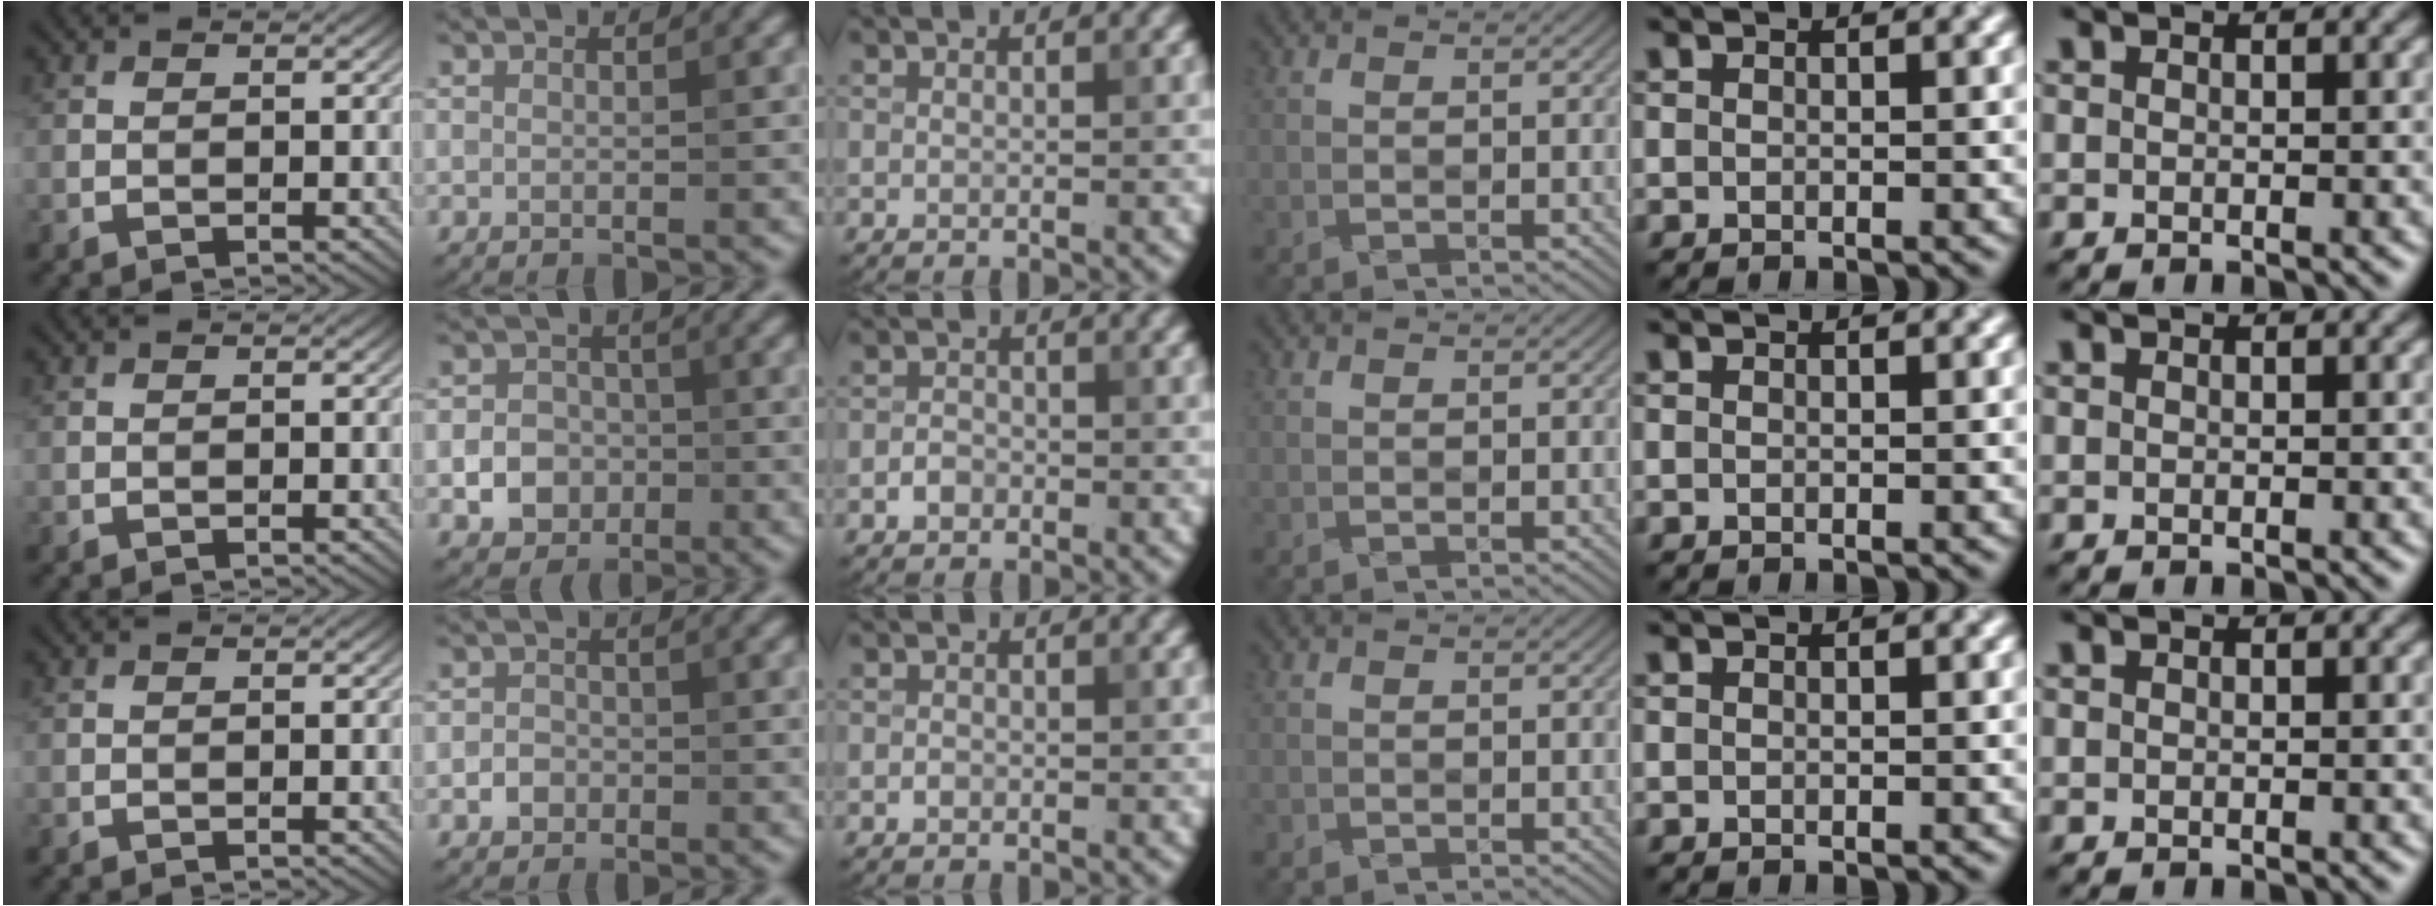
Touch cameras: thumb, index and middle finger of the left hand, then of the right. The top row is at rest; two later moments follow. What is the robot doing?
{"motion": "fold", "object": "handkerchief"}